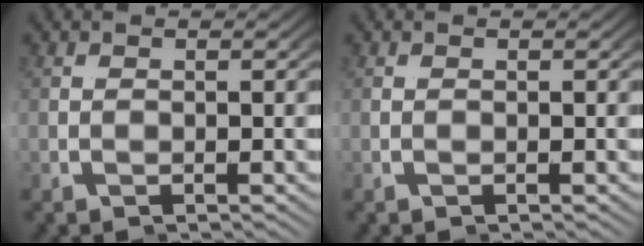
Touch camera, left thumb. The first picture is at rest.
{"total": 0.0}